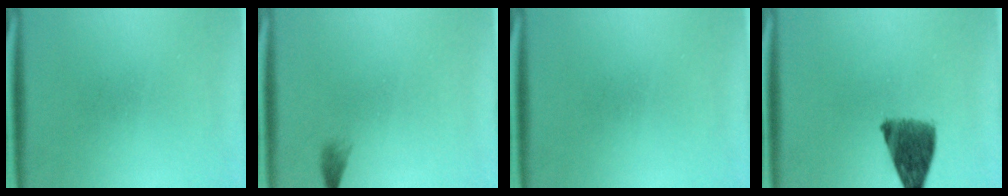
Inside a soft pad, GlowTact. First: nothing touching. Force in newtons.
{"total": 1.0}
{"total": 0.0}
{"total": 8.1}